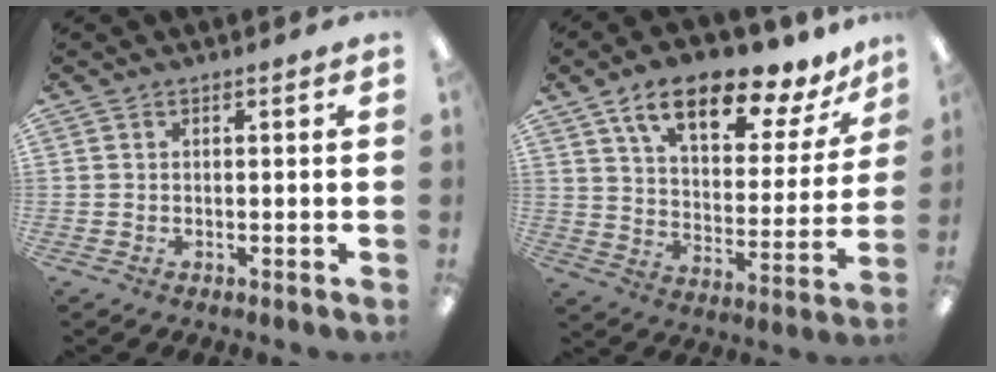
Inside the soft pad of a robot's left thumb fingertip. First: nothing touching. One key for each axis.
{"total": 16.5, "fx": 11.5, "fy": 6.1, "fz": 10.1, "tx": -0.165, "ty": -0.062, "tz": 0.193}